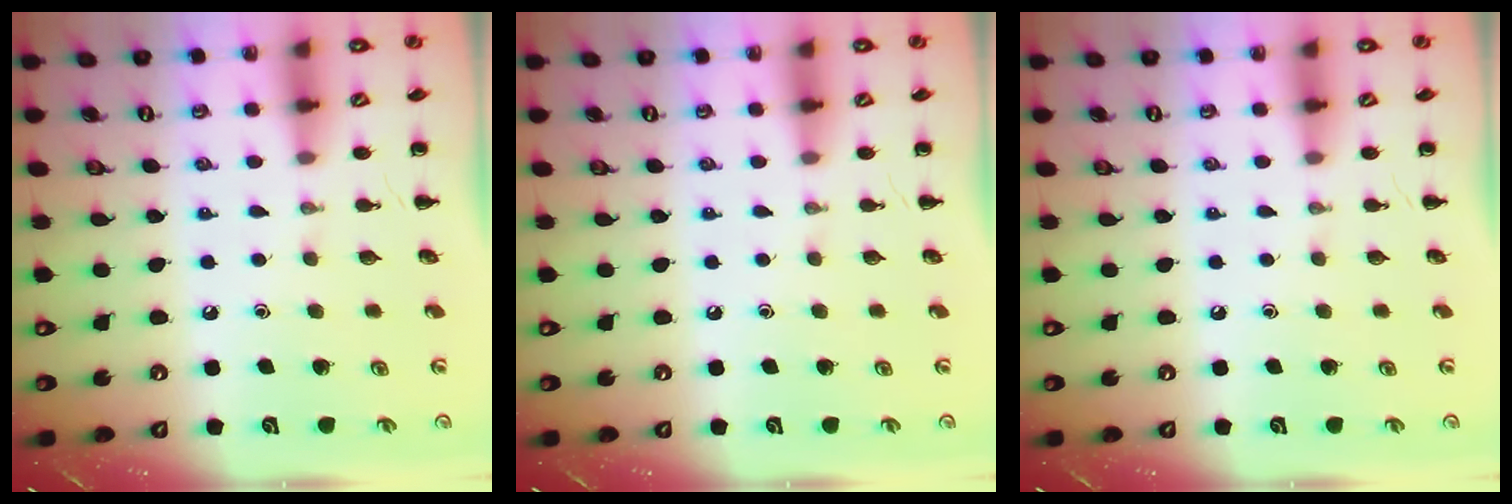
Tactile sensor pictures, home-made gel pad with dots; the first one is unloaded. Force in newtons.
{"total": 0.0}
{"total": 0.0}